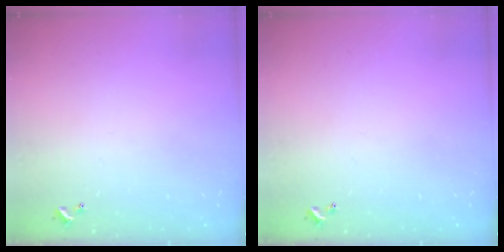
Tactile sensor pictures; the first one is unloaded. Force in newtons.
{"total": 0.0}